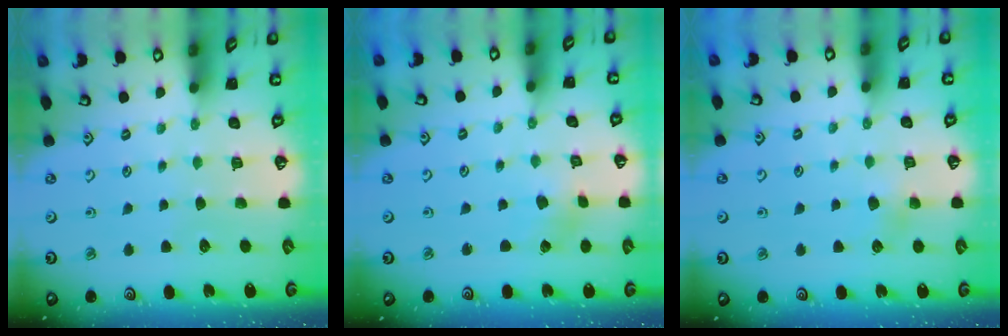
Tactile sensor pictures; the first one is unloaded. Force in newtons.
{"total": 2.2, "press": 2.2, "slide": 0.4}
{"total": 5.3, "press": 5.2, "slide": 0.6}